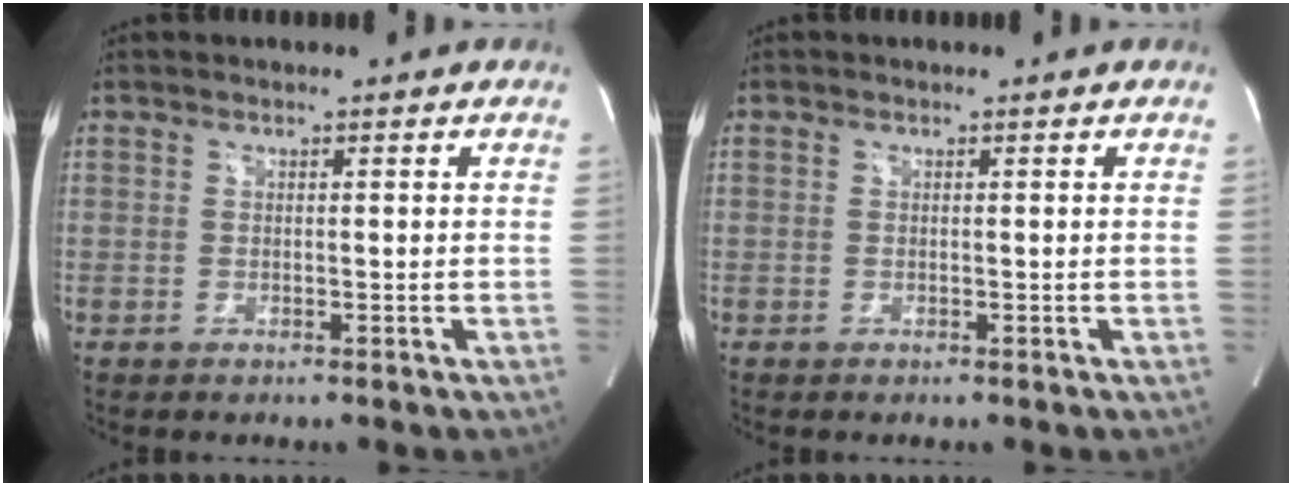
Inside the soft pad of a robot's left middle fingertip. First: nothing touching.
{"total": 0.0}